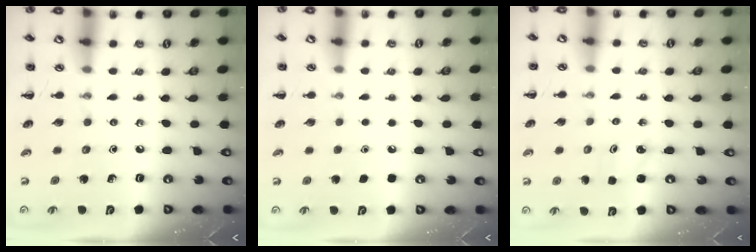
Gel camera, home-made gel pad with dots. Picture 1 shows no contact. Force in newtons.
{"total": 1.8, "press": 1.8, "slide": 0.1}
{"total": 2.0, "press": 2.0, "slide": 0.6}